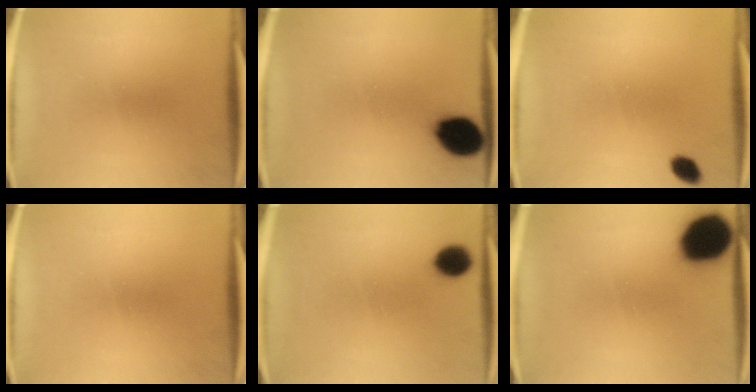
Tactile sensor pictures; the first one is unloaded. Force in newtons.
{"total": 11.9}
{"total": 2.7}
{"total": 0.0}
{"total": 6.0}
{"total": 18.8}